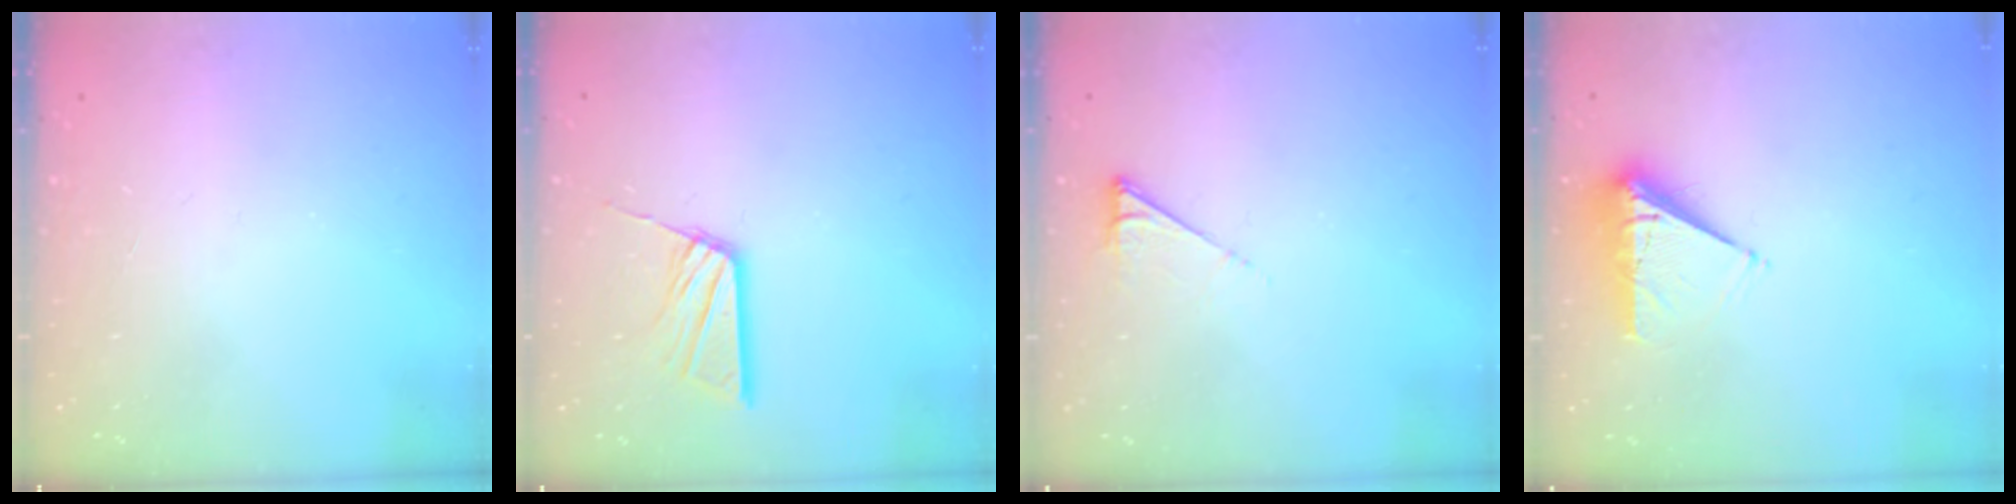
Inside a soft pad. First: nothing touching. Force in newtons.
{"total": 10.9, "press": 10.9, "slide": 1.0}
{"total": 4.1, "press": 4.0, "slide": 0.6}
{"total": 8.0, "press": 8.0, "slide": 0.5}